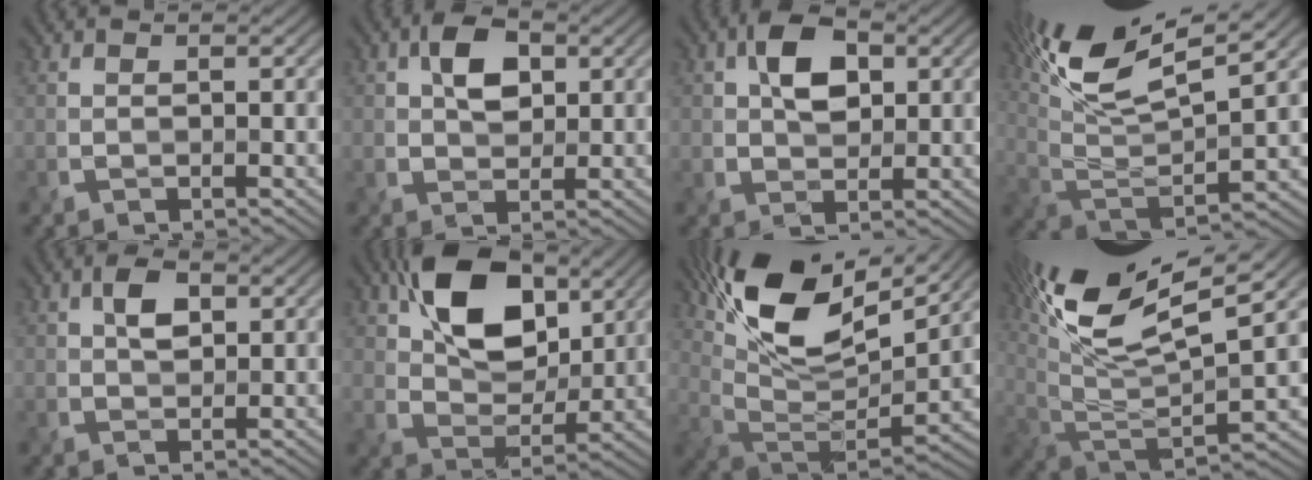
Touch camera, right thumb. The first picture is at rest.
{"total": 4.7, "force": [1.4, 3.1, 3.2], "torque": [-0.057, 0.007, 0.020]}
{"total": 5.4, "force": [1.5, 3.5, 3.8], "torque": [-0.068, 0.006, 0.020]}
{"total": 14.8, "force": [9.5, 3.9, 10.6], "torque": [-0.234, 0.015, 0.166]}
{"total": 3.1, "force": [1.0, 1.9, 2.2], "torque": [-0.044, 0.005, 0.016]}
{"total": 11.9, "force": [5.3, 7.2, 7.9], "torque": [-0.144, 0.013, 0.092]}
{"total": 15.3, "force": [8.7, 6.3, 11.0], "torque": [-0.226, 0.009, 0.161]}
{"total": 15.8, "force": [8.7, 4.8, 12.3], "torque": [-0.273, 0.018, 0.159]}